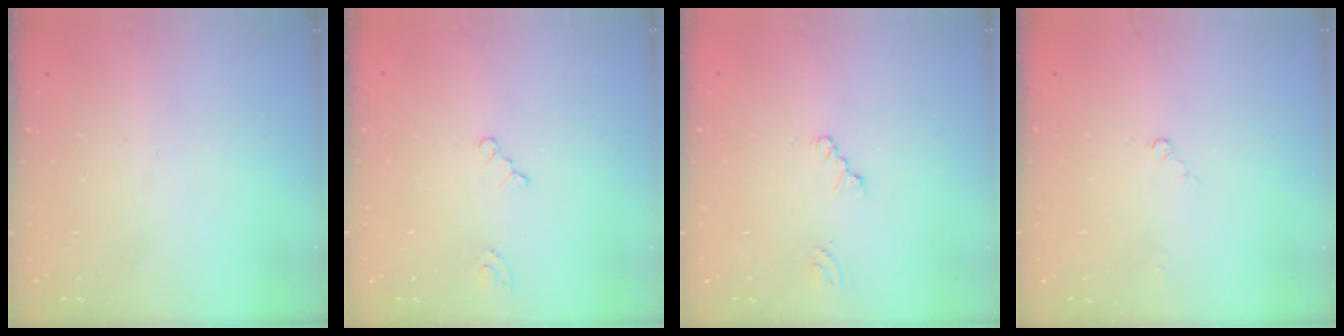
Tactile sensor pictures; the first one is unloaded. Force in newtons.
{"total": 2.8, "press": 2.8, "slide": 0.4}
{"total": 0.7, "press": 0.7, "slide": 0.2}
{"total": 2.0, "press": 2.0, "slide": 0.3}